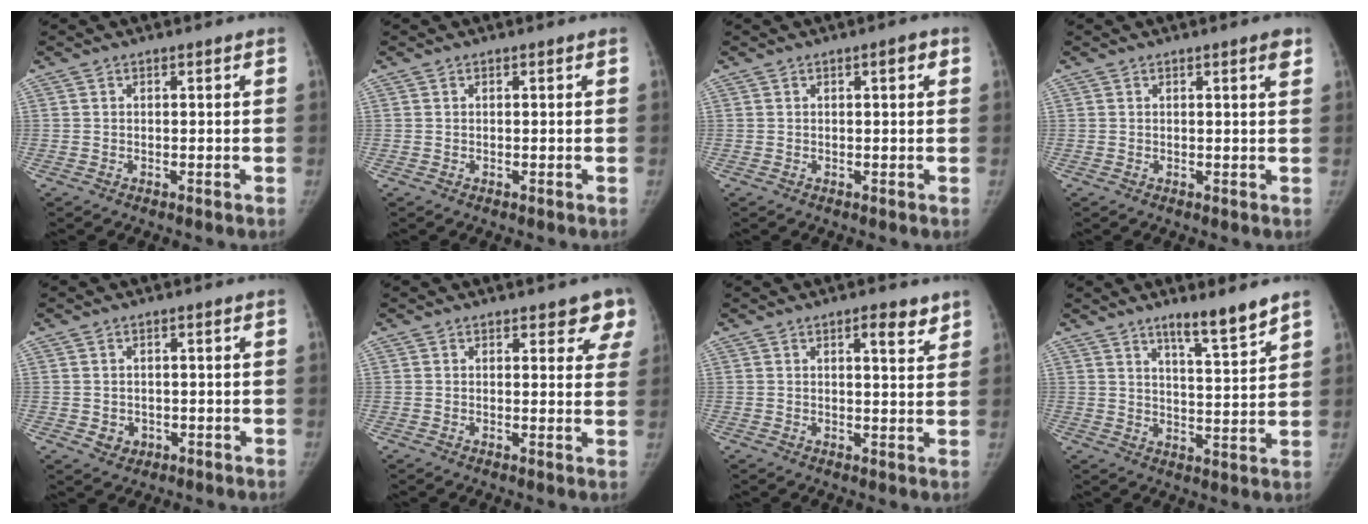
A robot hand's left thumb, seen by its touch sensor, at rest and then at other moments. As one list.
[{"total": 0.0}, {"total": 1.7, "force": [0.6, 0.5, 1.5], "torque": [-0.016, 0.004, 0.005]}, {"total": 1.8, "force": [1.1, 0.1, 1.5], "torque": [-0.021, -0.005, 0.013]}, {"total": 2.6, "force": [-0.6, 2.4, 1.0], "torque": [-0.003, 0.003, 0.001]}, {"total": 5.5, "force": [4.1, 2.6, 2.5], "torque": [0.015, -0.018, 0.034]}, {"total": 4.4, "force": [2.8, 1.3, 3.1], "torque": [-0.033, -0.017, 0.038]}, {"total": 7.9, "force": [6.1, 0.4, 5.1], "torque": [-0.077, -0.049, 0.101]}]